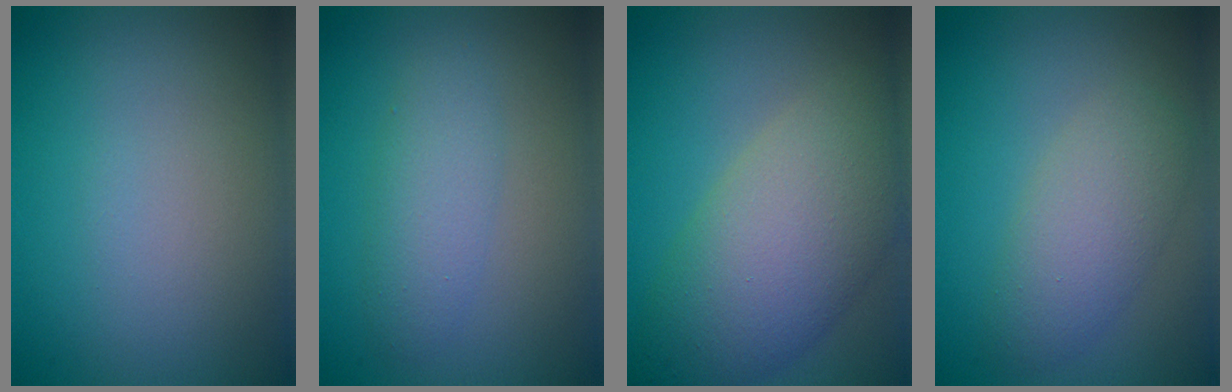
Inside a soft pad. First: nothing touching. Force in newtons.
{"total": 2.7, "press": 2.7, "slide": 0.1}
{"total": 8.6, "press": 8.6, "slide": 0.8}
{"total": 3.8, "press": 3.8, "slide": 0.1}